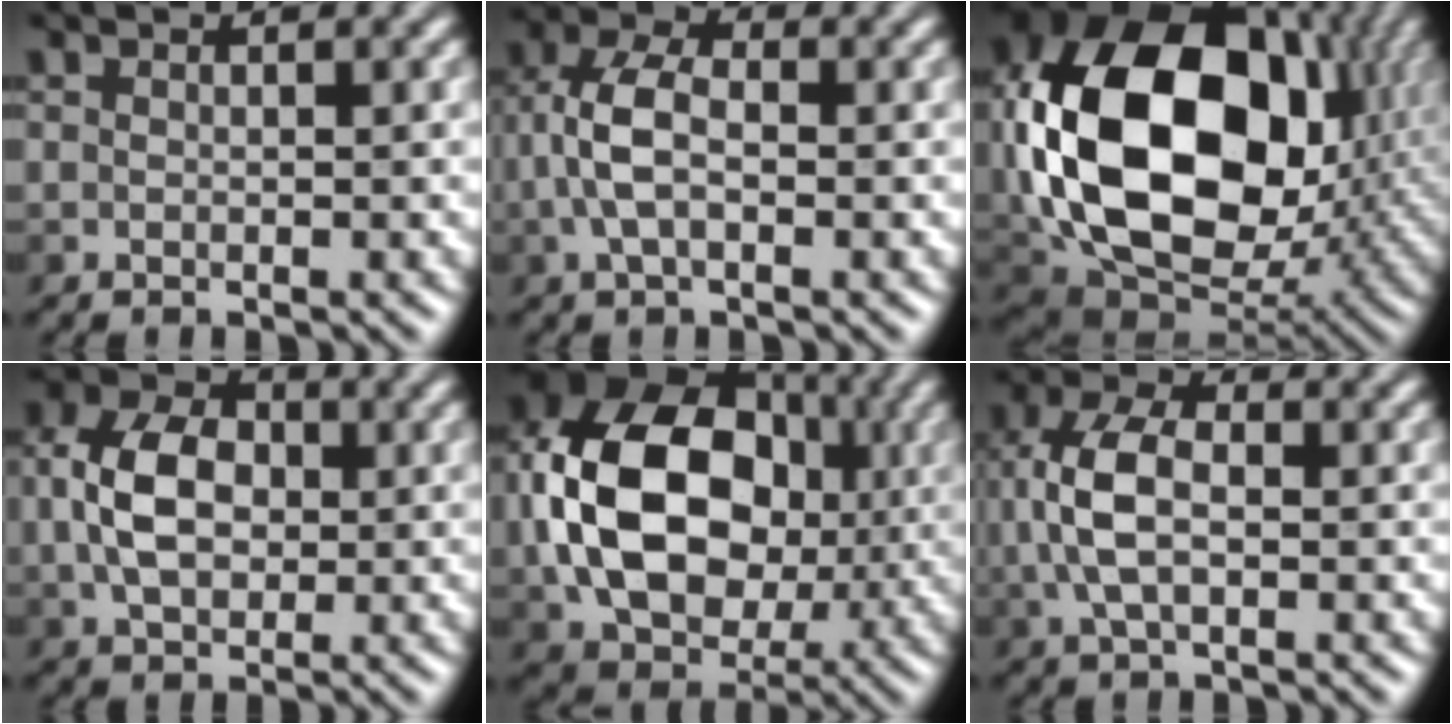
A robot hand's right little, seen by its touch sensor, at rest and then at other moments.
{"total": 4.4, "force": [-0.6, 2.4, 3.6], "torque": [-0.081, 0.010, -0.018]}
{"total": 19.0, "force": [2.5, 13.3, 13.3], "torque": [-0.303, -0.005, 0.056]}
{"total": 6.4, "force": [0.1, 4.6, 4.5], "torque": [-0.089, 0.012, -0.005]}
{"total": 15.0, "force": [0.1, 10.9, 10.2], "torque": [-0.202, 0.012, -0.004]}
{"total": 5.5, "force": [0.0, 3.2, 4.5], "torque": [-0.103, 0.006, -0.006]}